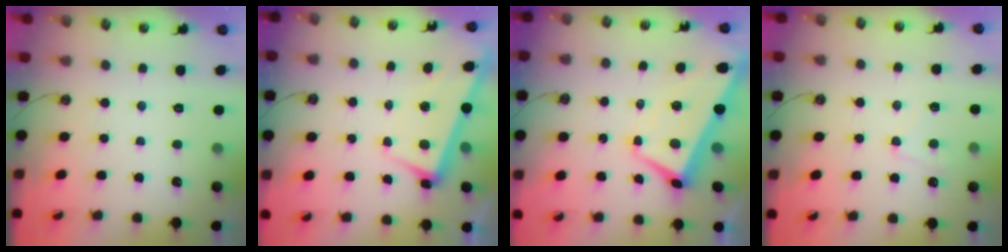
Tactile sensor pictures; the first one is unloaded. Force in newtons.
{"total": 2.6, "press": 2.5, "slide": 0.9}
{"total": 6.1, "press": 6.0, "slide": 0.9}
{"total": 0.6, "press": 0.3, "slide": 0.5}